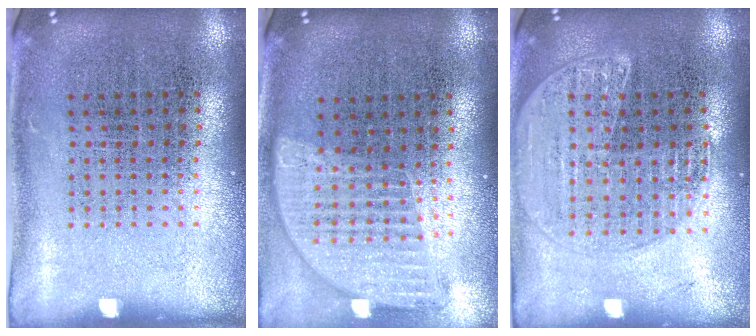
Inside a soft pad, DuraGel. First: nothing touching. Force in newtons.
{"total": 1.2, "press": 1.2, "slide": 0.5}
{"total": 1.6, "press": 1.6, "slide": 0.5}